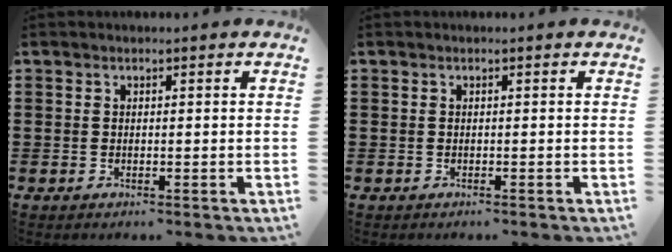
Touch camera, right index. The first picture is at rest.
{"total": 0.0}